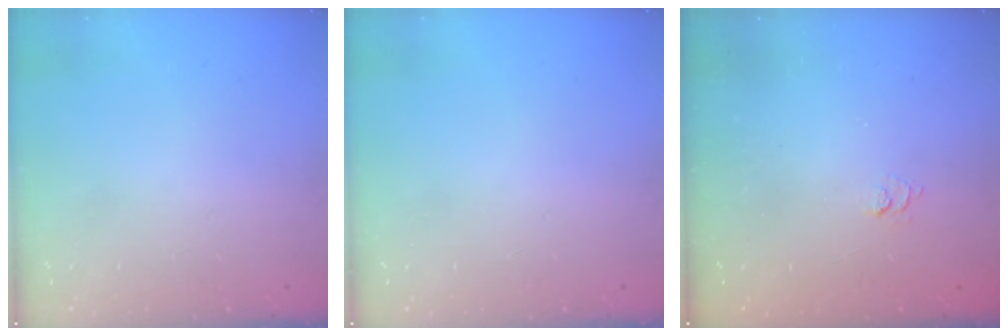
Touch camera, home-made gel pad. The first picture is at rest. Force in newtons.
{"total": 0.0}
{"total": 1.9, "press": 1.5, "slide": 1.3}